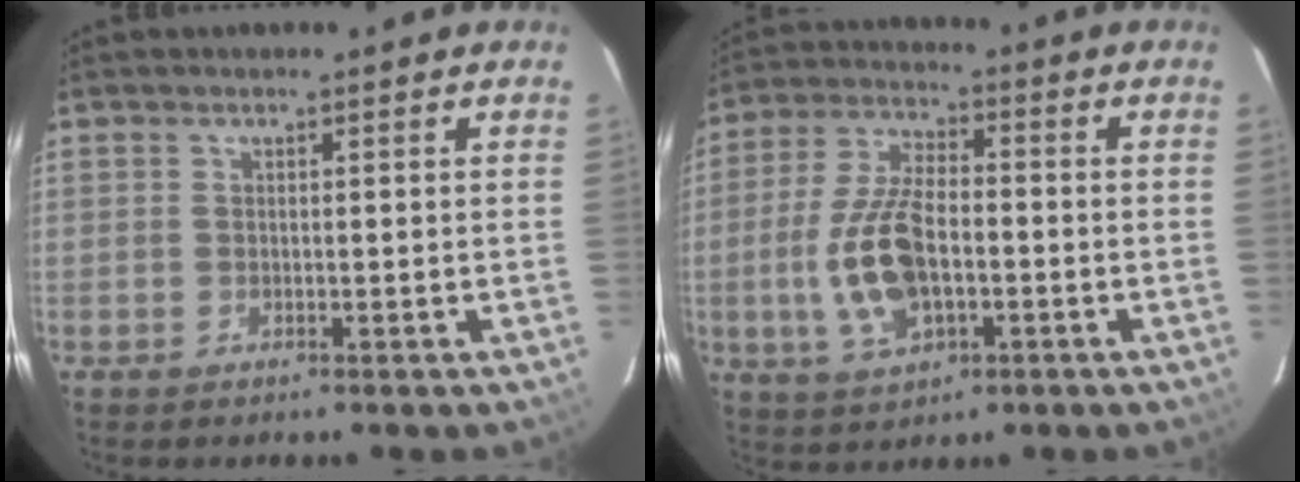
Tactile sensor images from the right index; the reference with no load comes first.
{"total": 13.2, "force": [-2.7, 6.5, 11.2], "torque": [-0.237, 0.002, -0.046]}